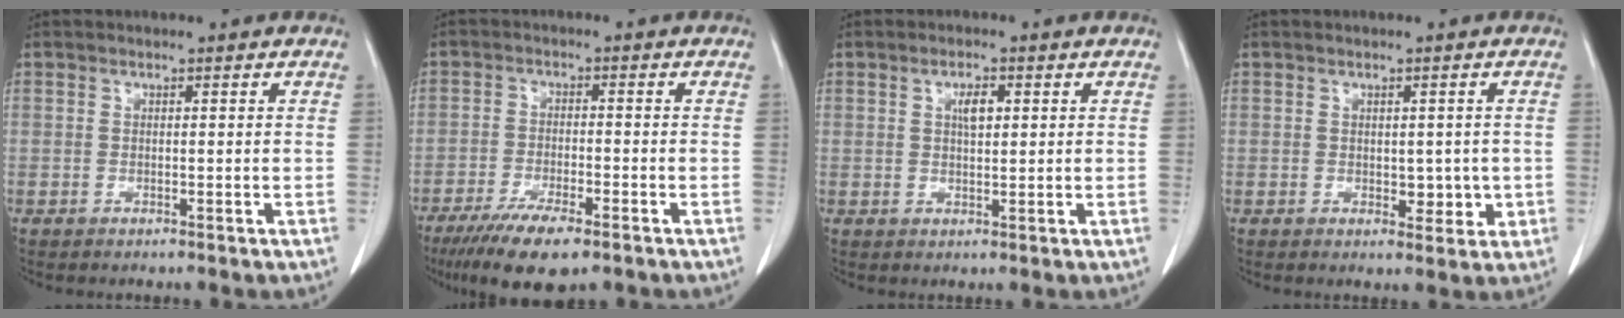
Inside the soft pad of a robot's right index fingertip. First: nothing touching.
{"total": 8.8, "force": [-6.0, 2.0, 6.1], "torque": [-0.107, -0.017, -0.098]}
{"total": 2.6, "force": [0.8, 0.9, 2.3], "torque": [-0.042, 0.000, 0.015]}
{"total": 2.7, "force": [-0.1, 1.7, 2.1], "torque": [-0.021, -0.002, 0.008]}